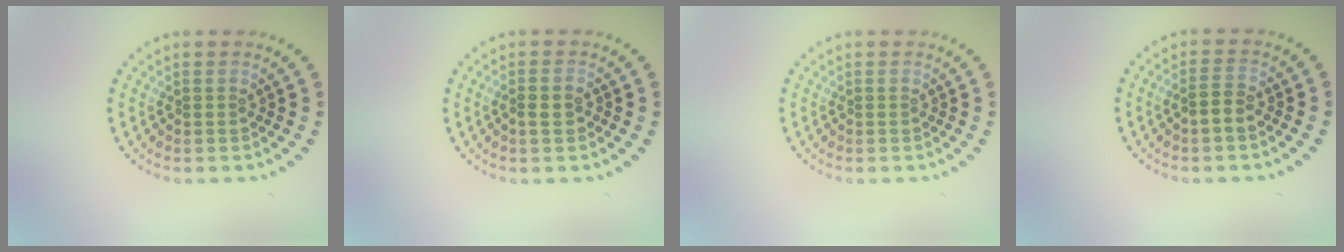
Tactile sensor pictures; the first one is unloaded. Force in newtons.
{"total": 1.2, "press": 1.2, "slide": 0.4}
{"total": 0.0}
{"total": 1.8, "press": 1.7, "slide": 0.5}